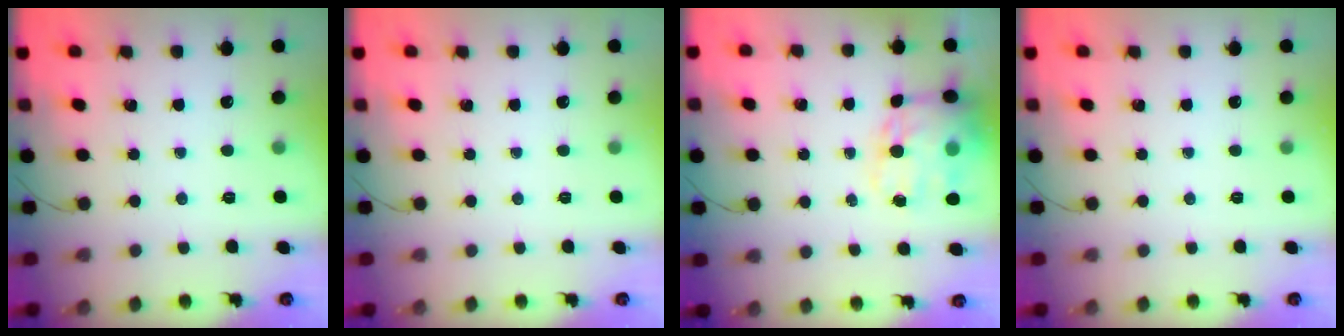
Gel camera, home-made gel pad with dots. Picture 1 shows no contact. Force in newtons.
{"total": 0.0}
{"total": 17.0, "press": 16.5, "slide": 3.9}
{"total": 0.0}